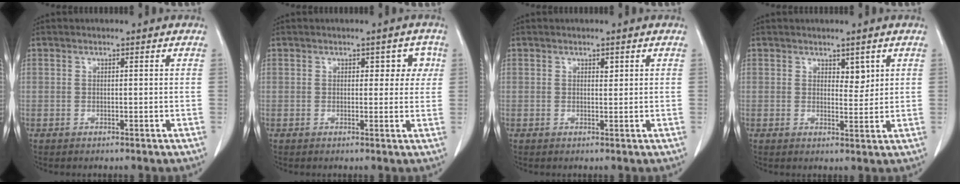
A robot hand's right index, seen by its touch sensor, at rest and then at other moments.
{"total": 3.3, "force": [1.0, 2.2, 2.3], "torque": [-0.008, 0.010, 0.009]}
{"total": 0.8, "force": [0.4, 0.4, 0.5], "torque": [-0.007, -0.003, 0.006]}
{"total": 2.4, "force": [1.3, 1.3, 1.5], "torque": [-0.016, -0.007, 0.023]}